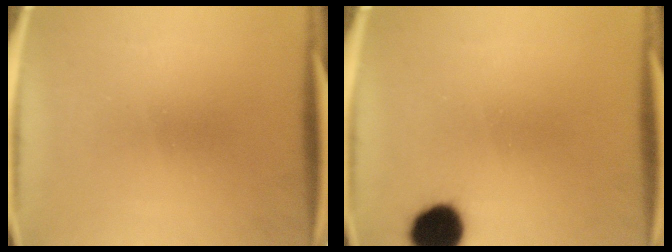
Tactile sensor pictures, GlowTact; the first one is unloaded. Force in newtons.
{"total": 9.1}